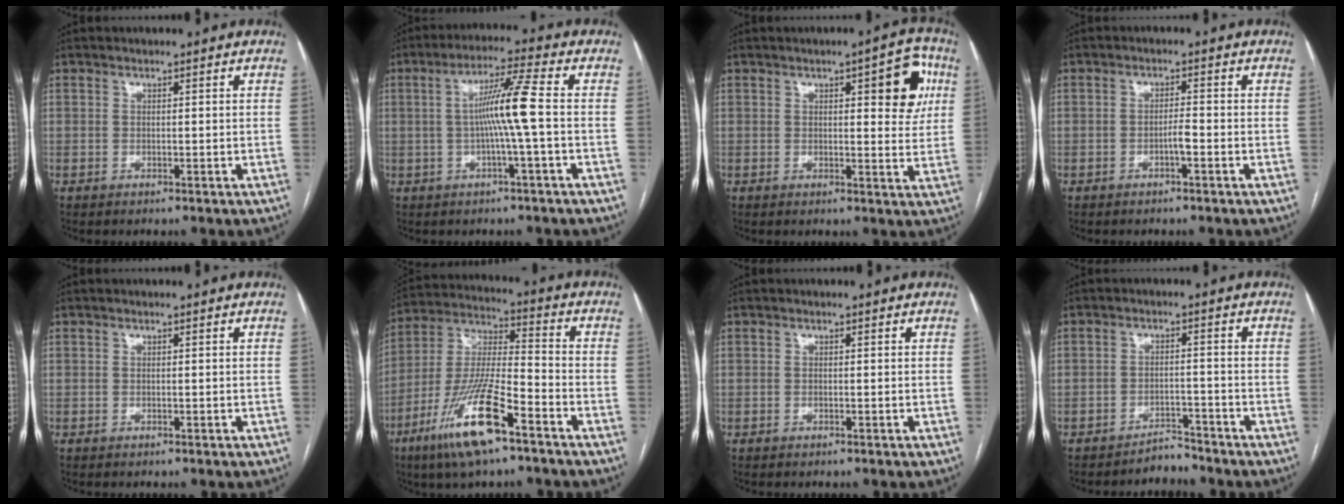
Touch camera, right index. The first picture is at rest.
{"total": 7.9, "force": [-0.4, -1.2, 7.8], "torque": [-0.144, 0.011, -0.008]}
{"total": 8.2, "force": [2.9, 2.4, 7.3], "torque": [-0.080, 0.011, 0.031]}
{"total": 2.0, "force": [-0.9, 0.2, 1.8], "torque": [-0.029, 0.001, -0.017]}
{"total": 0.0}
{"total": 15.5, "force": [-8.8, 2.3, 12.6], "torque": [-0.256, -0.023, -0.162]}
{"total": 0.0}
{"total": 2.9, "force": [-2.7, 0.8, -0.5], "torque": [0.014, -0.002, -0.042]}